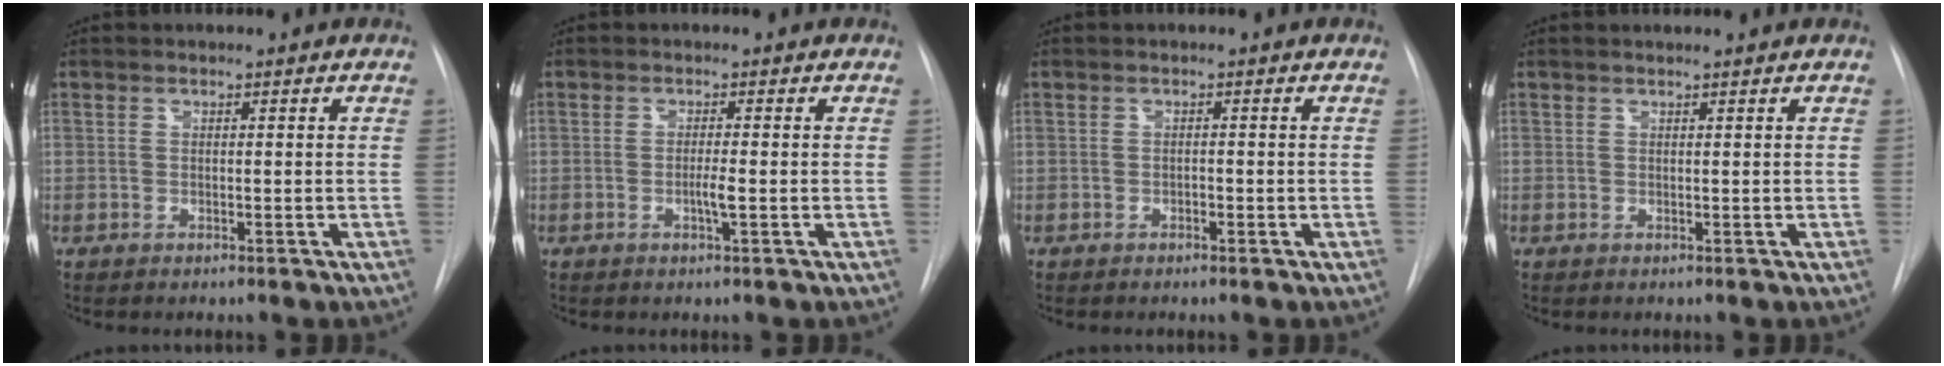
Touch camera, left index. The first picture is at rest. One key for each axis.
{"total": 1.8, "fx": -0.7, "fy": -0.2, "fz": 1.6, "tx": -0.032, "ty": -0.006, "tz": -0.015}
{"total": 0.6, "fx": -0.5, "fy": 0.2, "fz": 0.3, "tx": -0.003, "ty": -0.002, "tz": -0.011}
{"total": 1.5, "fx": 1.3, "fy": -0.3, "fz": 0.5, "tx": -0.008, "ty": 0.009, "tz": 0.020}